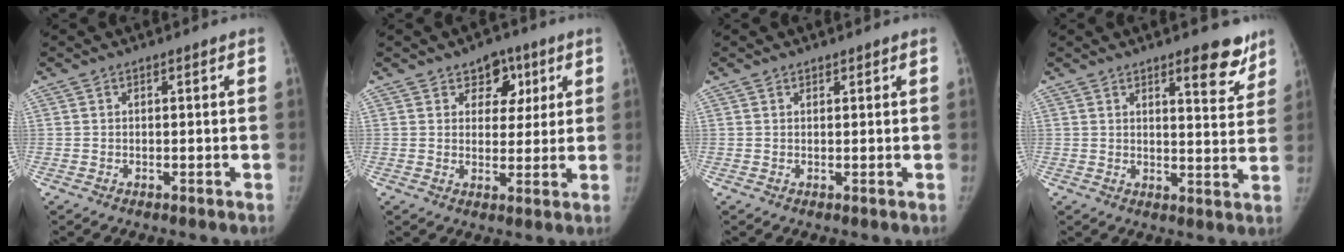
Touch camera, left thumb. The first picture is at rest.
{"total": 6.7, "force": [3.3, 4.9, 3.0], "torque": [0.000, -0.009, 0.044]}
{"total": 0.6, "force": [0.5, 0.3, 0.0], "torque": [0.001, -0.004, 0.006]}
{"total": 8.1, "force": [5.6, 2.5, 5.2], "torque": [-0.037, -0.036, 0.073]}